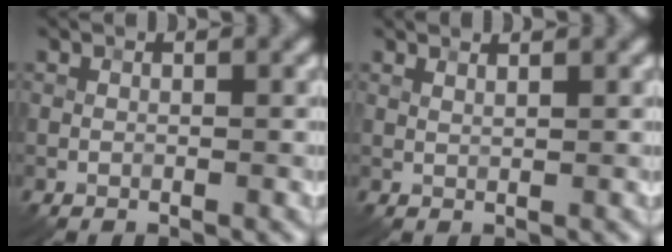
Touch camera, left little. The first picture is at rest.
{"total": 1.5, "force": [1.1, 0.4, 0.9], "torque": [-0.009, -0.001, 0.011]}